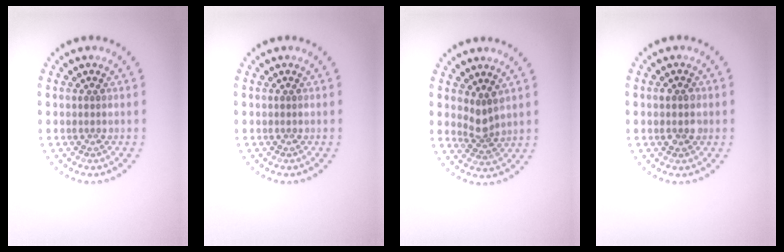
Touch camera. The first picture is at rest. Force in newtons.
{"total": 0.0}
{"total": 1.9, "press": 1.4, "slide": 1.3}
{"total": 2.0, "press": 2.0, "slide": 0.1}